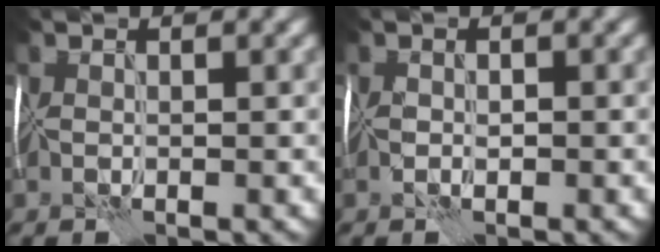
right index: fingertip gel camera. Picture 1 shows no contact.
{"total": 1.2, "force": [-0.4, 0.7, 0.9], "torque": [-0.017, 0.003, -0.010]}